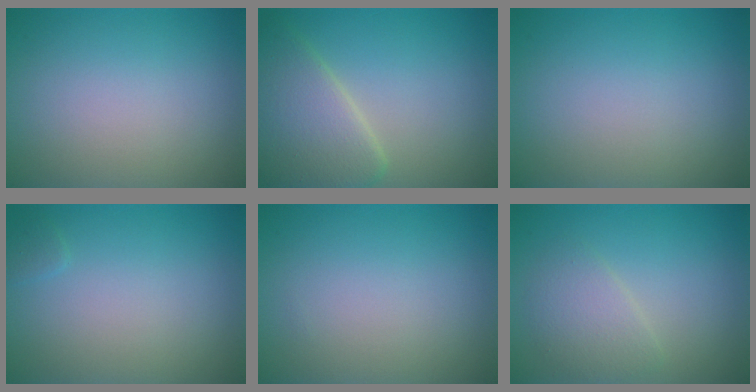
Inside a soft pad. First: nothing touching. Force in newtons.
{"total": 6.0, "press": 6.0, "slide": 0.3}
{"total": 0.0}
{"total": 0.6, "press": 0.6, "slide": 0.0}
{"total": 0.0}
{"total": 2.5, "press": 2.5, "slide": 0.1}